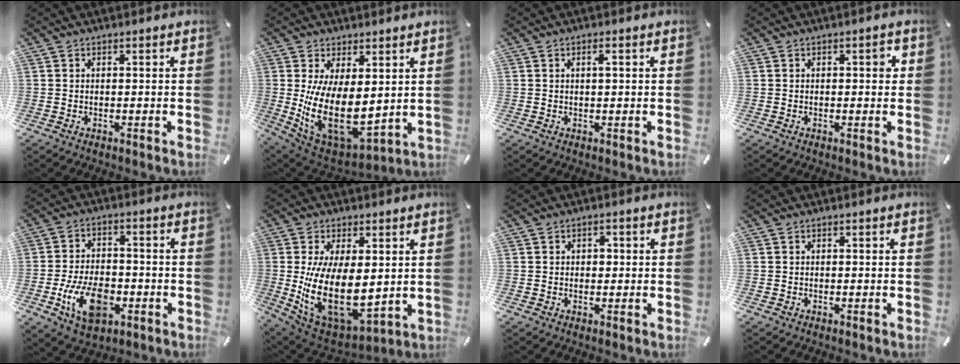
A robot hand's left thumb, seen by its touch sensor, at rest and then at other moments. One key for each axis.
{"total": 17.9, "fx": 1.9, "fy": 10.1, "fz": 14.6, "tx": -0.267, "ty": -0.047, "tz": 0.051}
{"total": 1.6, "fx": 0.4, "fy": 0.4, "fz": 1.4, "tx": -0.029, "ty": 0.003, "tz": 0.006}
{"total": 2.4, "fx": 0.3, "fy": 1.0, "fz": 2.1, "tx": -0.018, "ty": -0.001, "tz": -0.002}
{"total": 12.8, "fx": -4.5, "fy": 7.9, "fz": 9.1, "tx": -0.181, "ty": 0.007, "tz": -0.076}
{"total": 19.3, "fx": 1.2, "fy": 11.1, "fz": 15.8, "tx": -0.291, "ty": -0.038, "tz": 0.040}
{"total": 1.7, "fx": 0.1, "fy": 1.4, "fz": 1.0, "tx": -0.005, "ty": 0.001, "tz": -0.004}
{"total": 0.0}